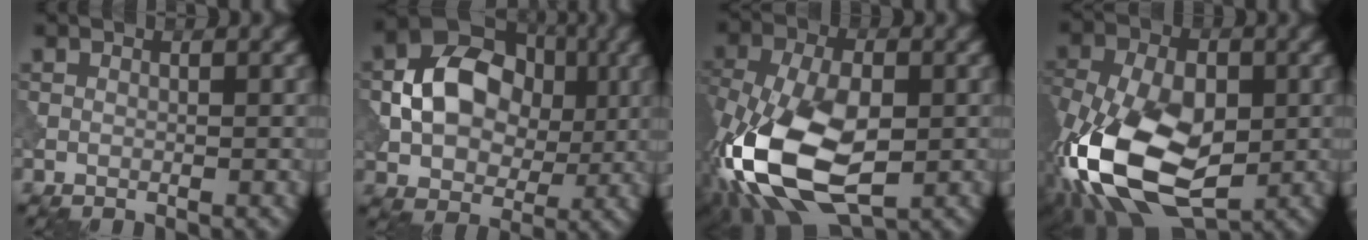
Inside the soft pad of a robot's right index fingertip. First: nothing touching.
{"total": 9.0, "force": [0.5, 6.8, 5.9], "torque": [-0.102, 0.003, 0.003]}
{"total": 13.3, "force": [-3.9, 7.3, 10.4], "torque": [-0.230, -0.014, -0.072]}
{"total": 14.1, "force": [-4.0, 8.2, 10.8], "torque": [-0.237, -0.016, -0.077]}